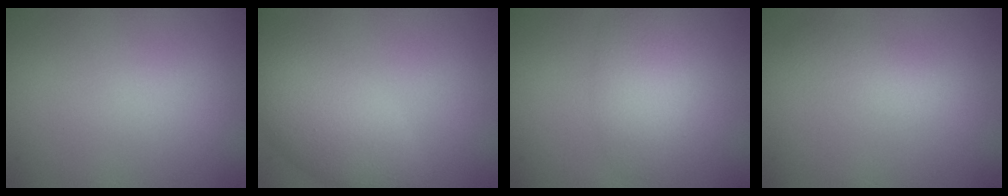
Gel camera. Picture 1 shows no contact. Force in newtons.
{"total": 6.5, "press": 6.5, "slide": 0.2}
{"total": 3.5, "press": 3.5, "slide": 0.2}
{"total": 1.9, "press": 1.9, "slide": 0.1}